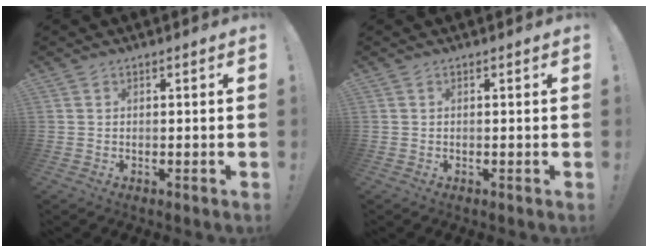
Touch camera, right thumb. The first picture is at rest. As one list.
[{"total": 0.0}]